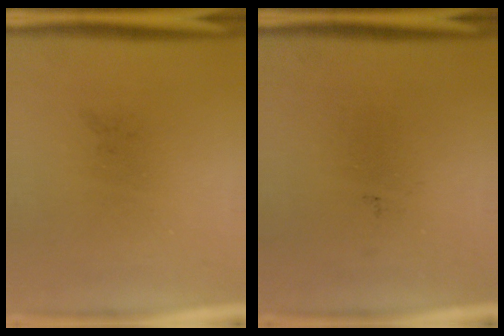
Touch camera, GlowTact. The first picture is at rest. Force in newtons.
{"total": 0.0}